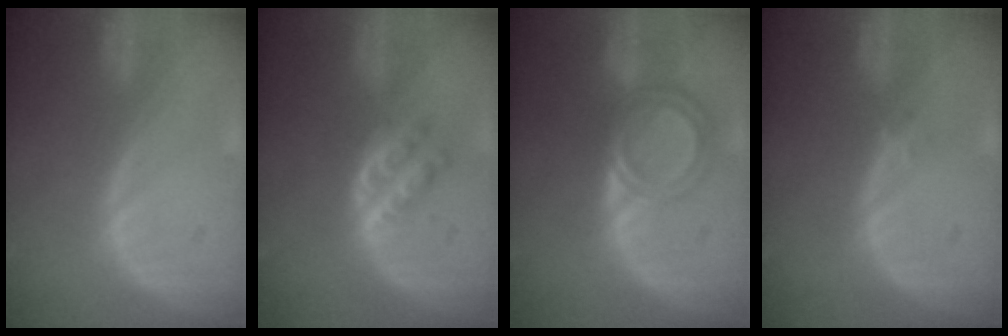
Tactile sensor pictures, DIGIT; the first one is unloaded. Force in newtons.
{"total": 4.1, "press": 4.0, "slide": 0.9}
{"total": 6.4, "press": 5.4, "slide": 3.4}
{"total": 0.7, "press": 0.7, "slide": 0.1}